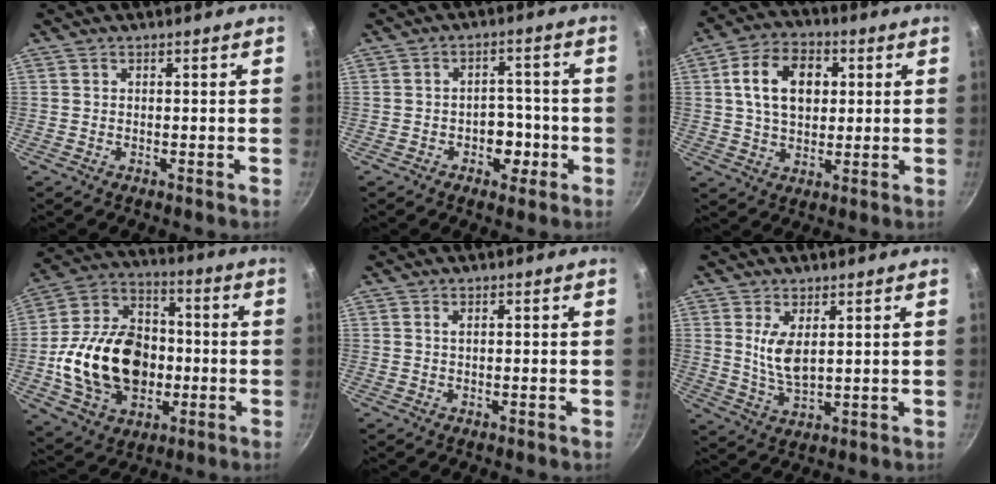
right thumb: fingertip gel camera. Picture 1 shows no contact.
{"total": 5.8, "force": [-2.0, 4.2, 3.4], "torque": [-0.011, 0.016, -0.028]}
{"total": 12.6, "force": [2.6, 8.7, 8.8], "torque": [-0.130, 0.009, 0.036]}
{"total": 23.1, "force": [-2.8, 16.8, 15.6], "torque": [-0.248, 0.038, -0.047]}
{"total": 0.7, "force": [0.0, 0.1, 0.7], "torque": [-0.016, 0.002, -0.001]}
{"total": 6.3, "force": [1.8, 2.8, 5.3], "torque": [-0.096, -0.024, 0.043]}